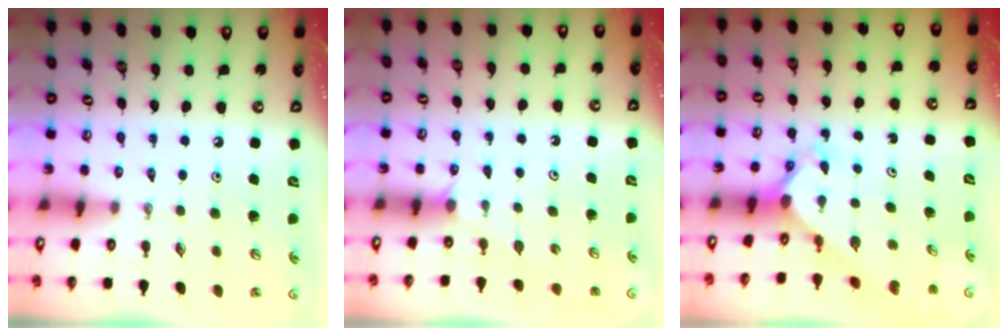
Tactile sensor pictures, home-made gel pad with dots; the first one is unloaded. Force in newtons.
{"total": 1.5, "press": 1.5, "slide": 0.2}
{"total": 2.6, "press": 2.6, "slide": 0.2}